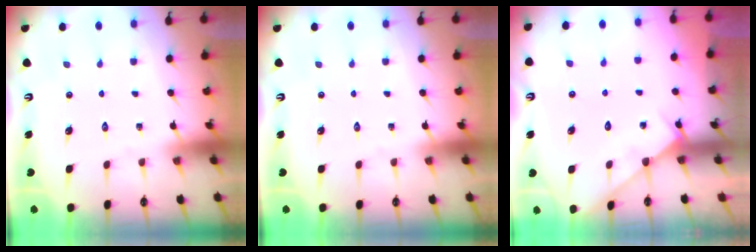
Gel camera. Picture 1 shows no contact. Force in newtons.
{"total": 0.0}
{"total": 5.4, "press": 5.4, "slide": 0.5}